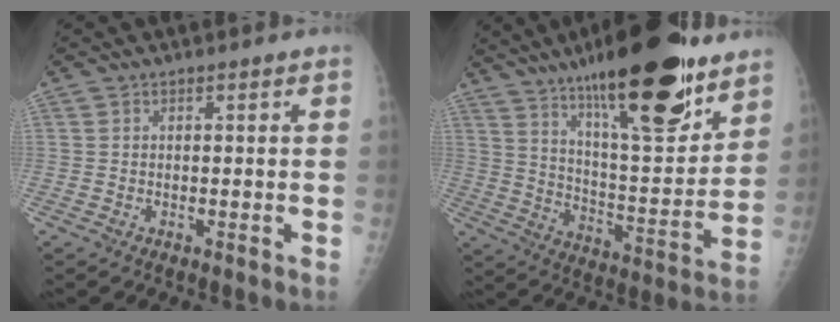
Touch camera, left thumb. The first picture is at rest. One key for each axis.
{"total": 26.5, "fx": 17.4, "fy": 7.2, "fz": 18.8, "tx": -0.265, "ty": -0.070, "tz": 0.280}